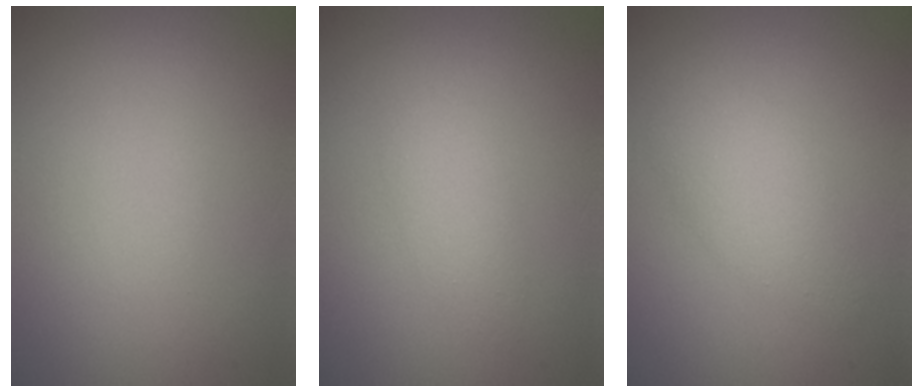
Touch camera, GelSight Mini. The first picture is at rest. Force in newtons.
{"total": 1.8, "press": 1.8, "slide": 0.0}
{"total": 2.7, "press": 2.7, "slide": 0.1}